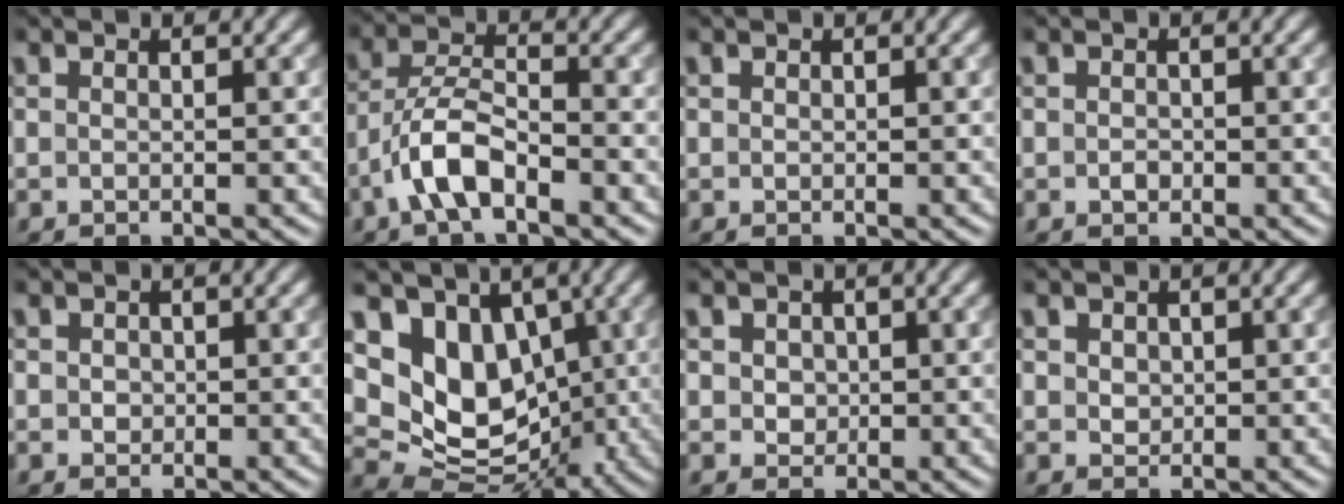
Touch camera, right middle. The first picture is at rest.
{"total": 4.6, "force": [-2.6, 1.6, 3.4], "torque": [-0.063, 0.010, -0.056]}
{"total": 0.0}
{"total": 0.8, "force": [-0.2, 0.6, 0.4], "torque": [-0.006, -0.004, -0.005]}
{"total": 0.9, "force": [0.1, 0.8, 0.3], "torque": [-0.005, -0.001, 0.002]}
{"total": 10.0, "force": [1.8, 7.7, 6.0], "torque": [-0.086, -0.009, 0.016]}
{"total": 1.8, "force": [0.5, 1.5, 0.8], "torque": [-0.013, 0.008, 0.010]}
{"total": 1.2, "force": [0.4, 1.0, 0.4], "torque": [-0.008, 0.000, 0.010]}